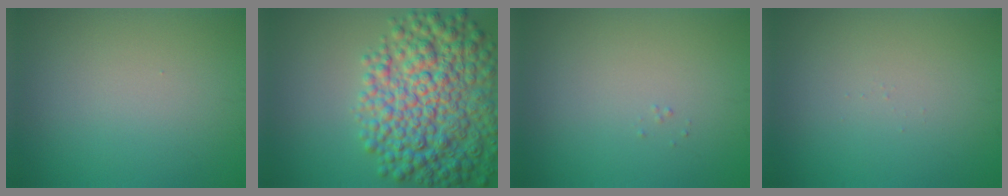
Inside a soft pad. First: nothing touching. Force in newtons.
{"total": 10.5, "press": 10.4, "slide": 0.3}
{"total": 0.0}
{"total": 0.0}